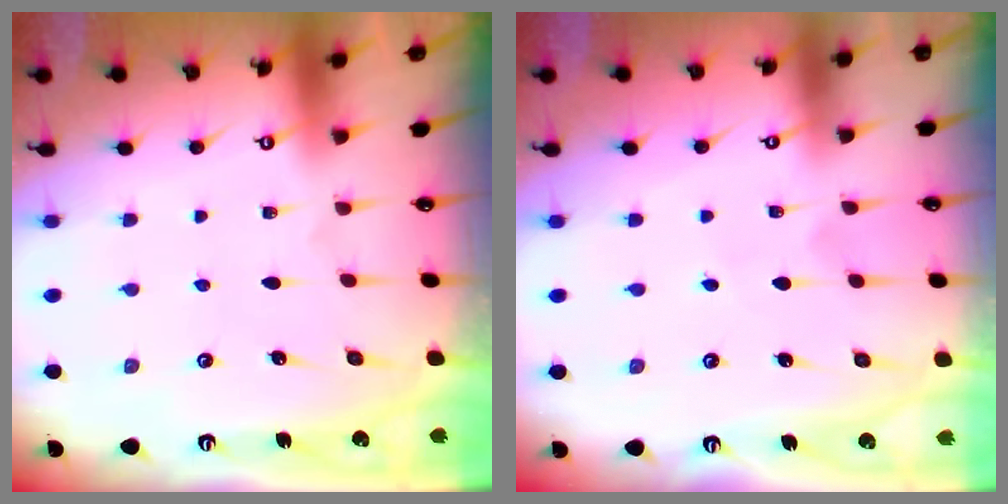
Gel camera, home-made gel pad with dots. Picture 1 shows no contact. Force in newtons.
{"total": 2.9, "press": 2.9, "slide": 0.2}